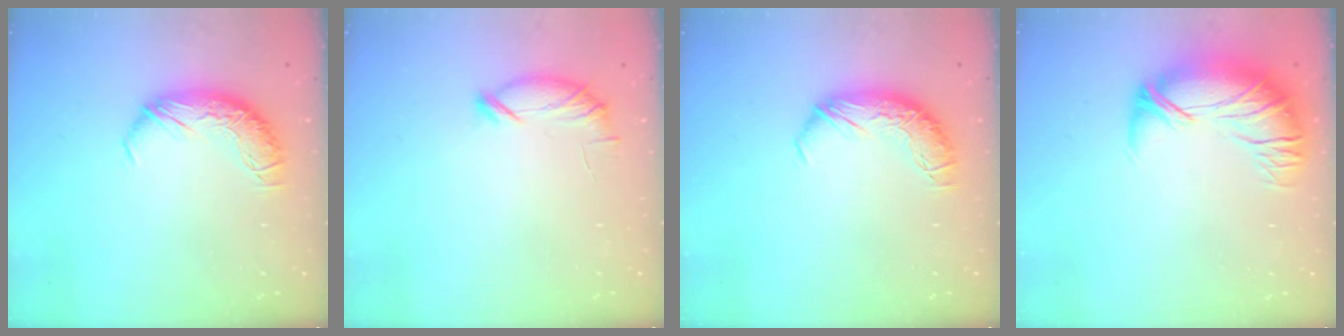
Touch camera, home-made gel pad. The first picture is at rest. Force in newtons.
{"total": 6.3, "press": 6.3, "slide": 0.2}
{"total": 0.0}
{"total": 2.9, "press": 0.6, "slide": 2.9}